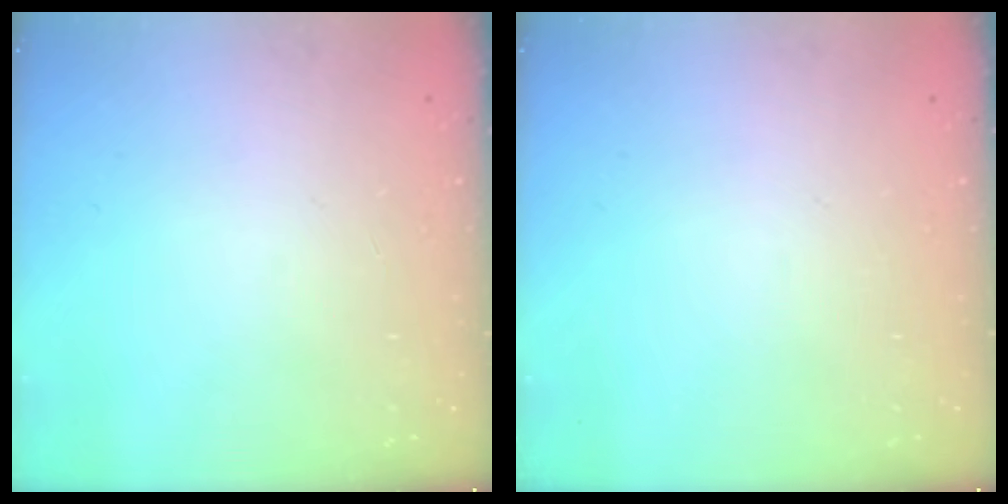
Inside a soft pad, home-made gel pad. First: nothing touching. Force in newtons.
{"total": 0.0}